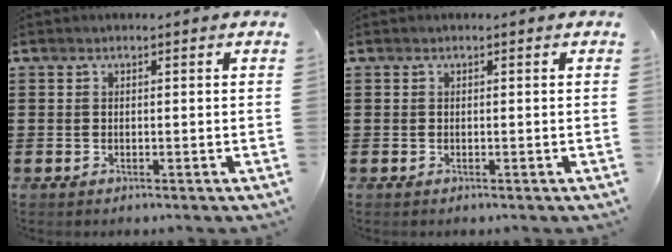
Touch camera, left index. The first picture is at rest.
{"total": 0.0}